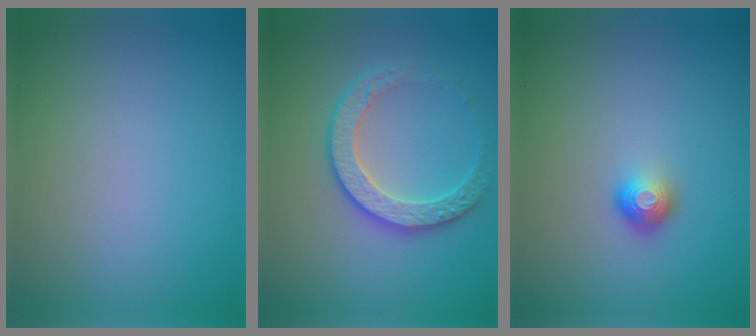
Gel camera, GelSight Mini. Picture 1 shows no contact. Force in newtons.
{"total": 3.7, "press": 3.4, "slide": 1.5}
{"total": 1.9, "press": 1.3, "slide": 1.4}